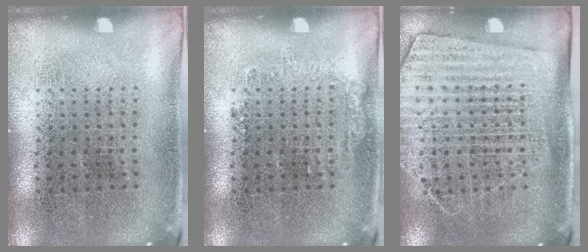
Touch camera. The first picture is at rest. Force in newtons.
{"total": 0.7, "press": 0.7, "slide": 0.2}
{"total": 1.7, "press": 1.5, "slide": 0.8}